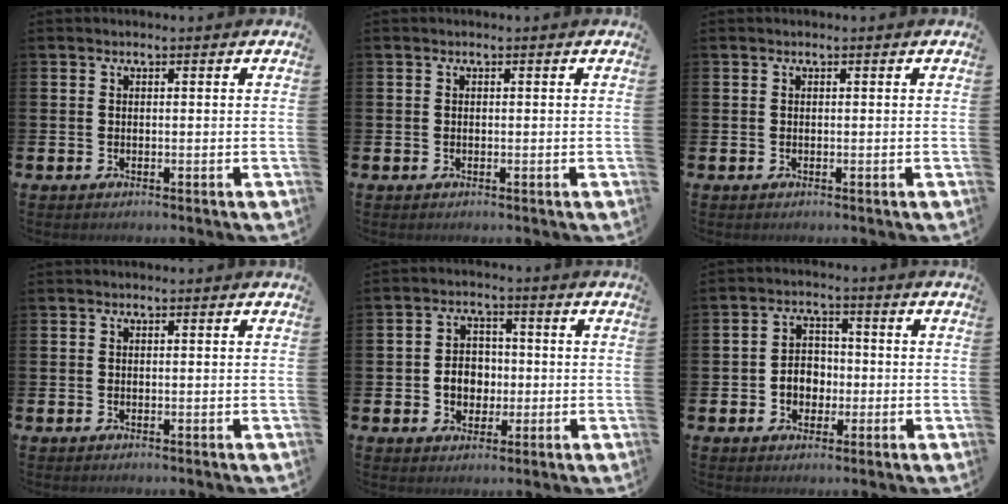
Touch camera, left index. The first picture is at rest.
{"total": 0.0}
{"total": 0.0}
{"total": 0.0}
{"total": 4.5, "force": [-0.7, 3.8, 2.3], "torque": [-0.030, 0.003, -0.022]}
{"total": 3.9, "force": [-0.9, 3.3, 1.8], "torque": [-0.028, 0.005, -0.026]}